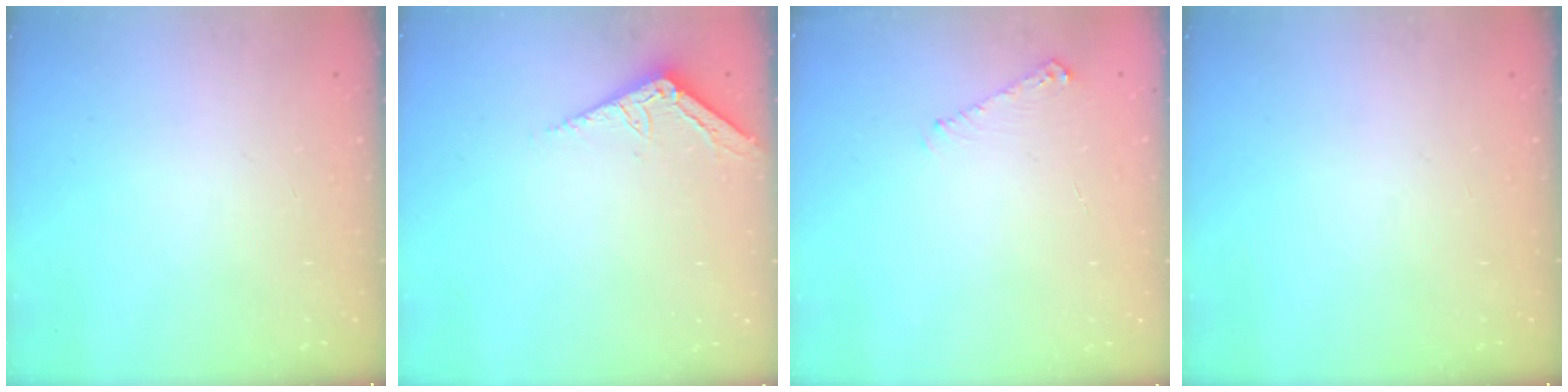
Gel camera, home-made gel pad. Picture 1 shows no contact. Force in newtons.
{"total": 3.6, "press": 3.6, "slide": 0.4}
{"total": 4.7, "press": 4.7, "slide": 0.7}
{"total": 0.0}